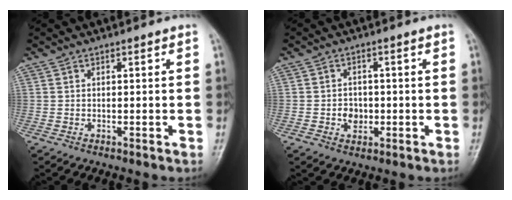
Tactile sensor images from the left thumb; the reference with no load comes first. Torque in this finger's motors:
{"motor_torque": [0.03, 0.10, 0.10, 0.13, 0.05]}